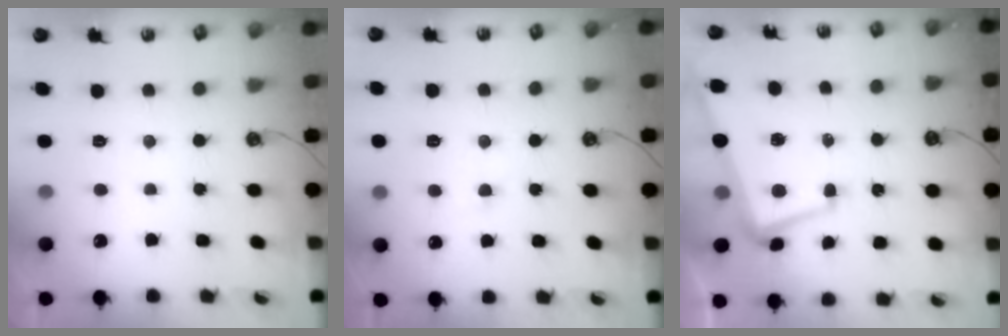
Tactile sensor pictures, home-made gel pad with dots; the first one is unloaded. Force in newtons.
{"total": 1.9, "press": 1.8, "slide": 0.5}
{"total": 2.2, "press": 1.4, "slide": 1.8}